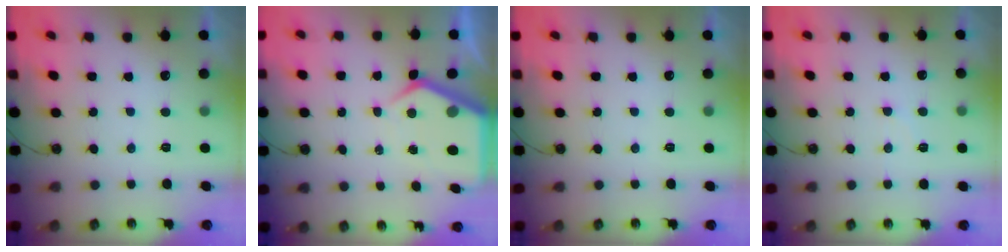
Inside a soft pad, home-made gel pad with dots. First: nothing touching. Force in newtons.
{"total": 7.2, "press": 7.2, "slide": 0.6}
{"total": 0.0}
{"total": 6.8, "press": 6.7, "slide": 0.7}